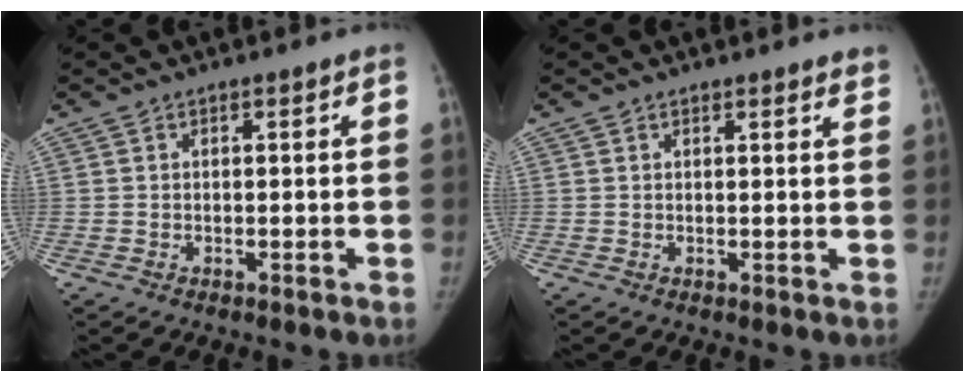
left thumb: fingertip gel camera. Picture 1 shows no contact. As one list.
[{"total": 2.3, "force": [2.2, 0.7, 0.5], "torque": [0.008, -0.006, 0.018]}]